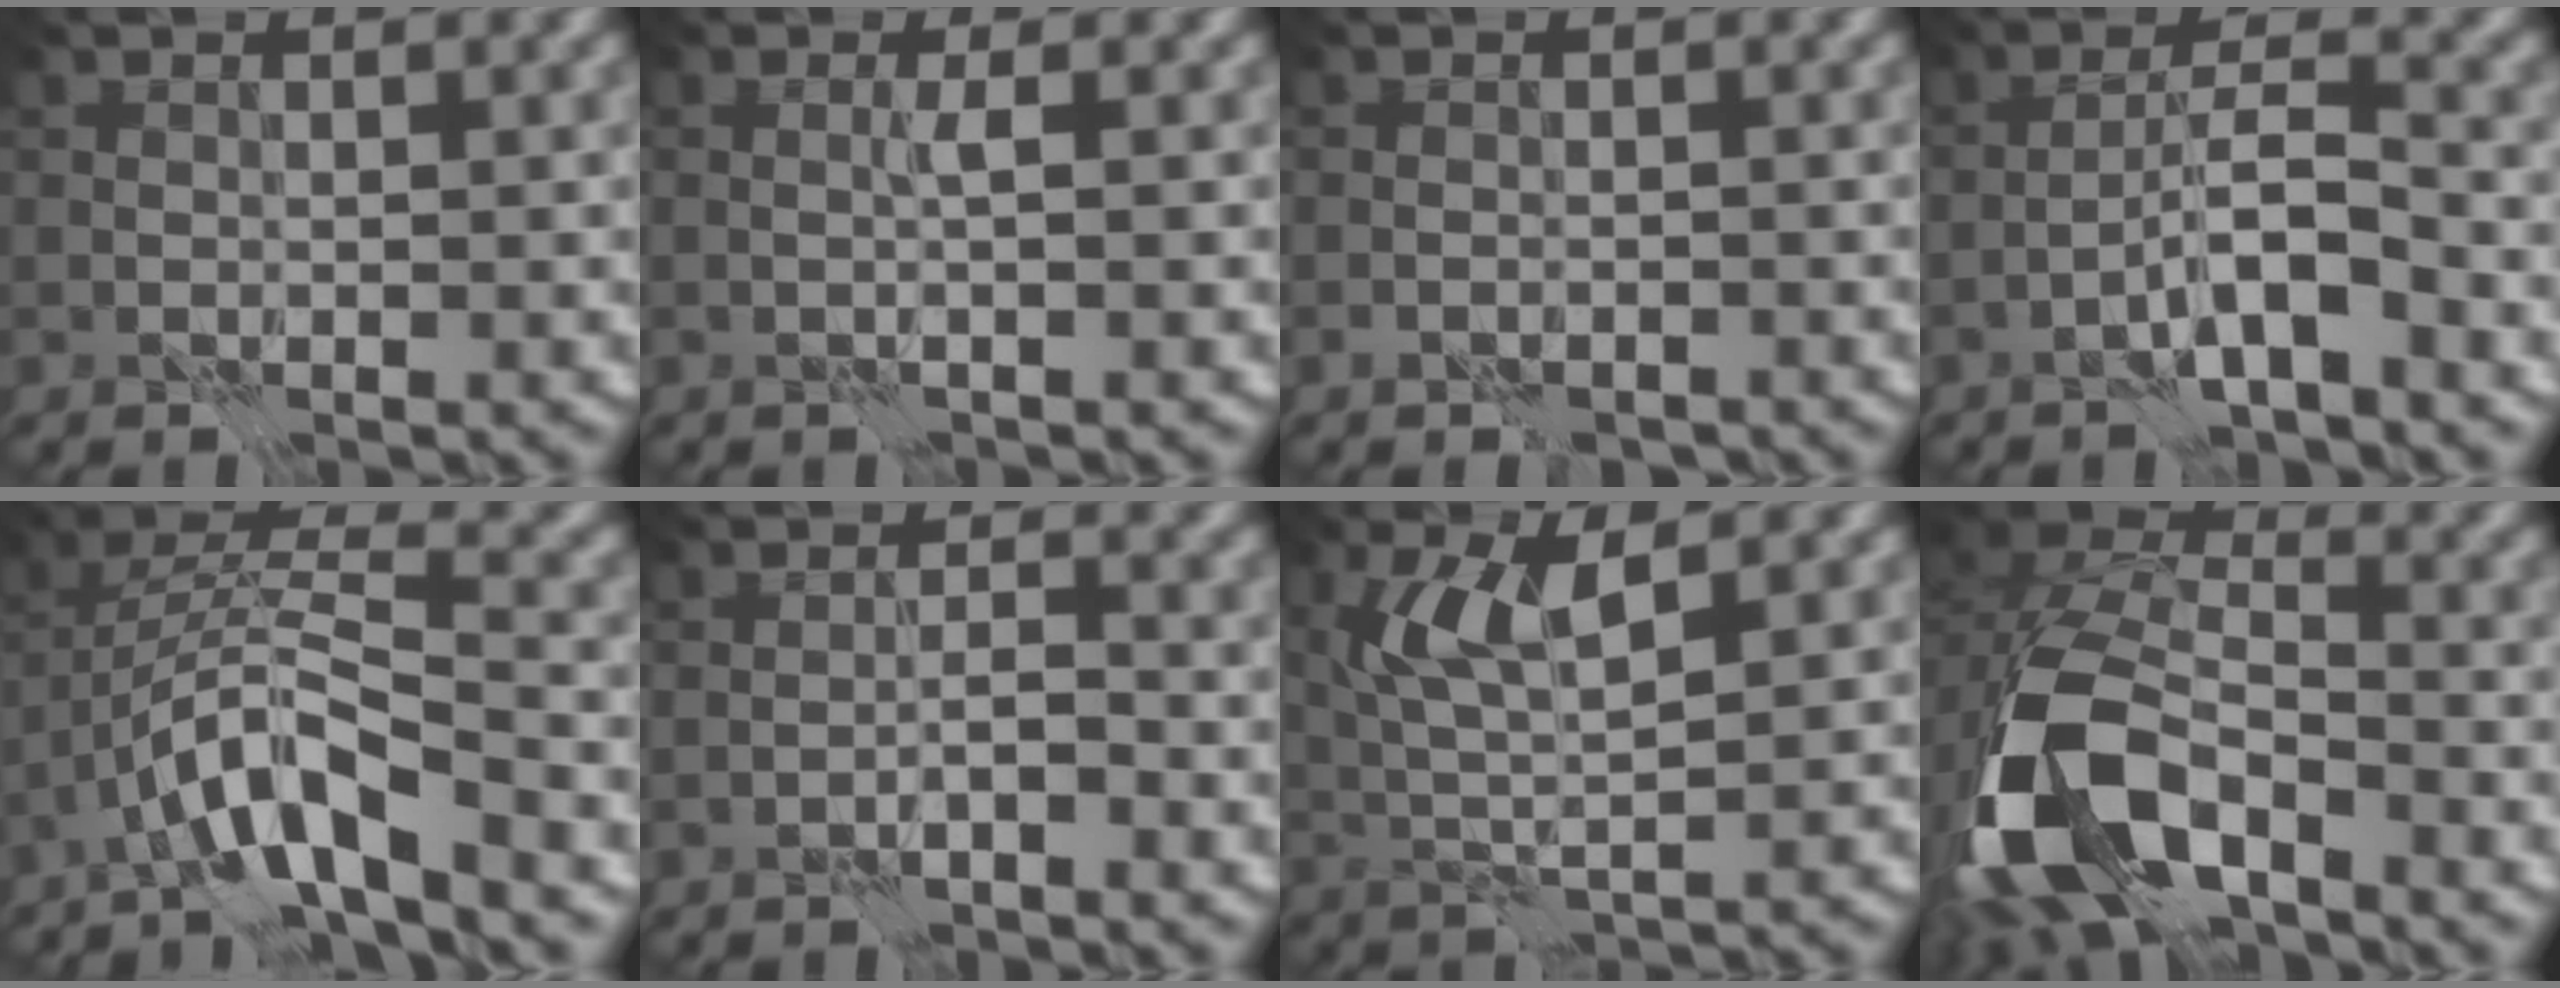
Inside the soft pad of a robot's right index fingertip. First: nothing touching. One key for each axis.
{"total": 0.9, "fx": 0.1, "fy": -0.7, "fz": 0.6, "tx": -0.014, "ty": 0.003, "tz": -0.001}
{"total": 0.7, "fx": -0.7, "fy": 0.1, "fz": 0.3, "tx": -0.002, "ty": 0.000, "tz": -0.011}
{"total": 3.7, "fx": -2.2, "fy": 0.0, "fz": 3.0, "tx": -0.050, "ty": 0.021, "tz": -0.046}
{"total": 7.3, "fx": -4.1, "fy": 1.5, "fz": 5.9, "tx": -0.103, "ty": 0.016, "tz": -0.084}
{"total": 1.2, "fx": -0.9, "fy": -0.3, "fz": 0.8, "tx": -0.013, "ty": 0.010, "tz": -0.022}
{"total": 4.7, "fx": 2.2, "fy": 0.9, "fz": 4.1, "tx": -0.089, "ty": 0.003, "tz": 0.044}
{"total": 11.6, "fx": -6.1, "fy": 6.0, "fz": 7.9, "tx": -0.168, "ty": -0.014, "tz": -0.117}